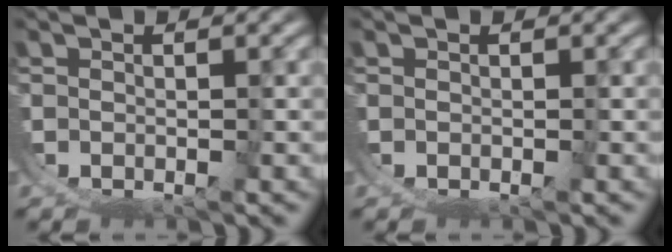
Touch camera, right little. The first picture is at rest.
{"total": 0.0}